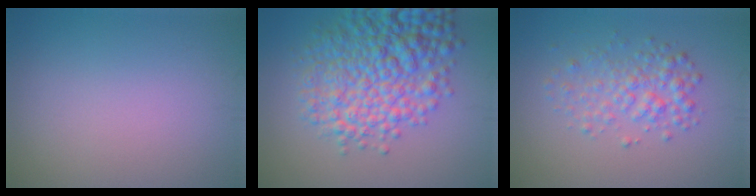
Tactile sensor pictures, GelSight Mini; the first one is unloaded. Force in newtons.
{"total": 8.4, "press": 8.4, "slide": 0.2}
{"total": 3.1, "press": 3.1, "slide": 0.1}